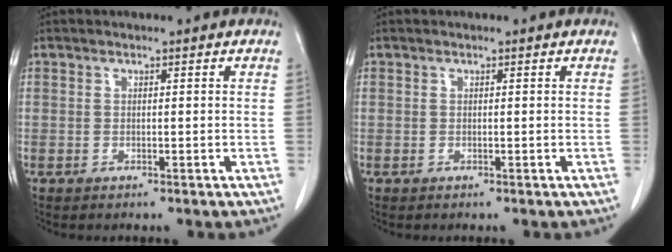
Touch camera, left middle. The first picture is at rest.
{"total": 0.0}